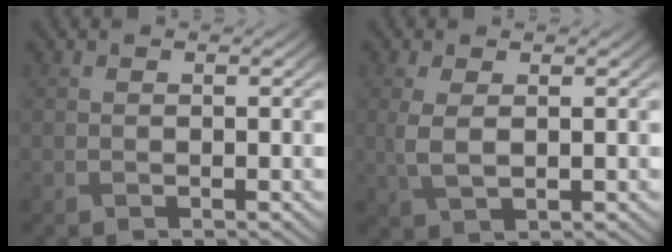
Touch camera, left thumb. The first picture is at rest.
{"total": 2.8, "force": [0.4, 1.2, 2.5], "torque": [-0.068, -0.001, 0.012]}